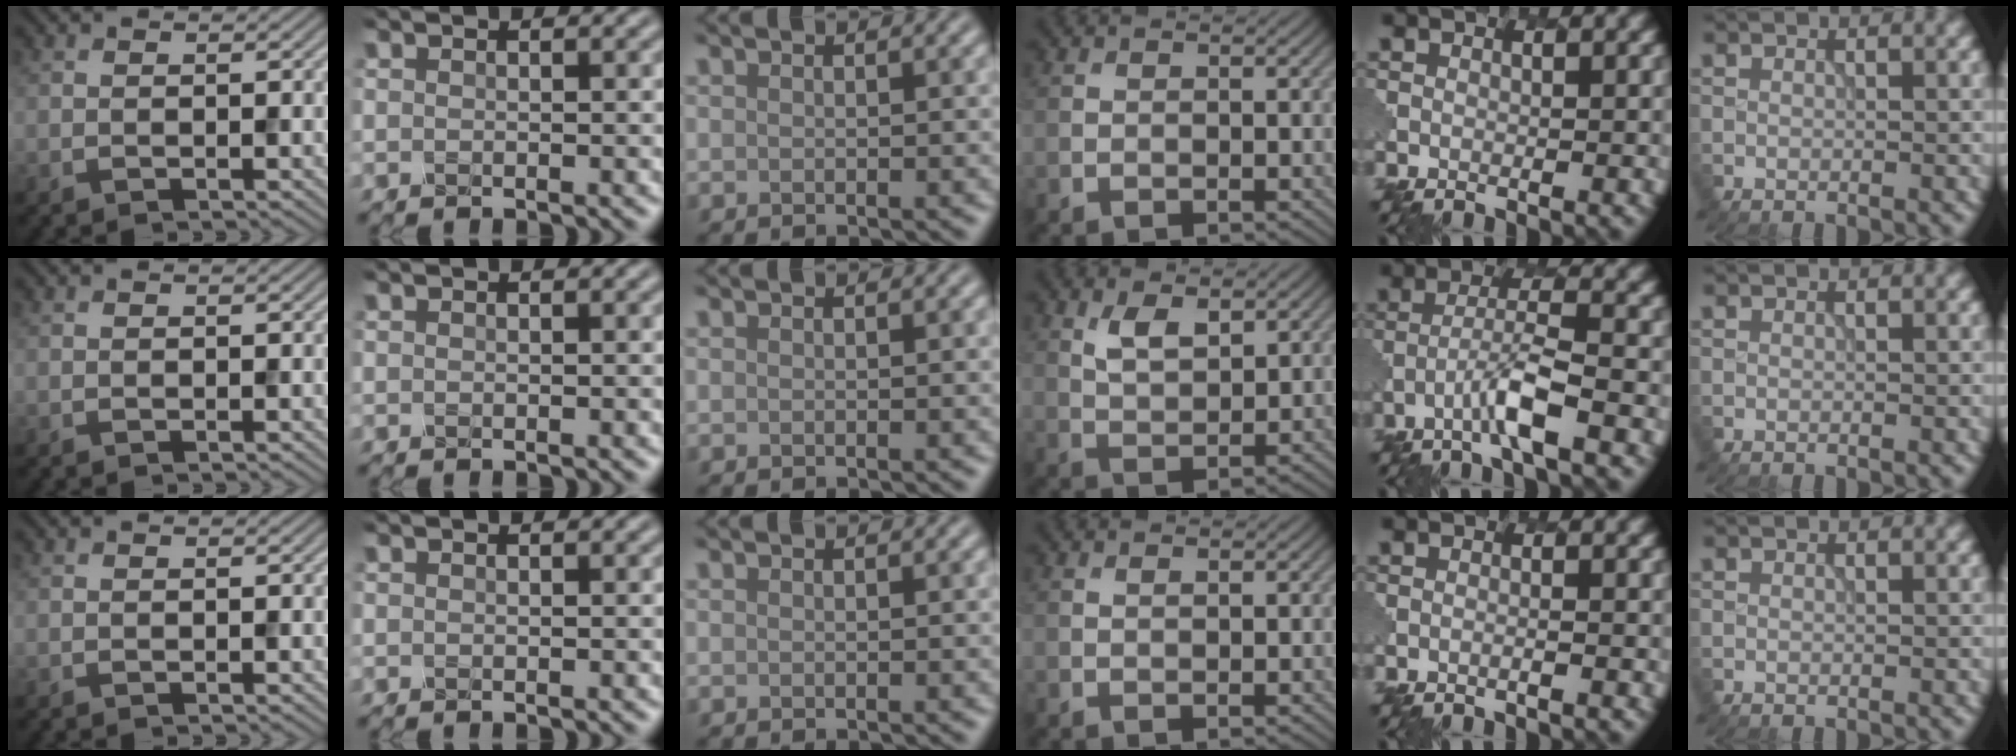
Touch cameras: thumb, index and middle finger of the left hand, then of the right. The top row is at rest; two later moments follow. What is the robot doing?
{"motion": "insert", "object": "pen bag"}